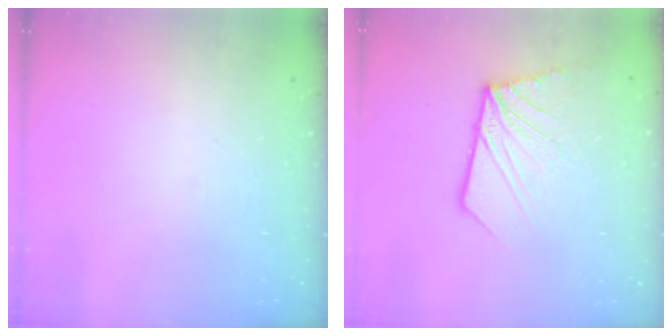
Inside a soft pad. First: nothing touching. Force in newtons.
{"total": 11.8, "press": 11.6, "slide": 1.6}